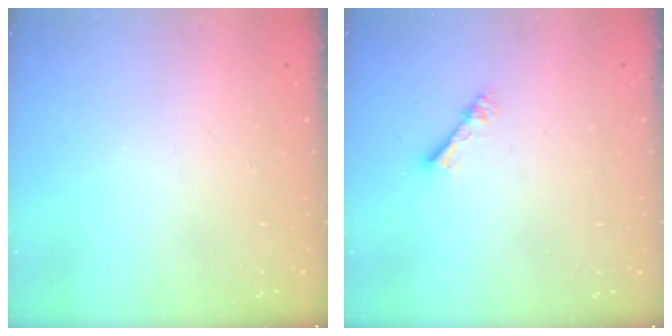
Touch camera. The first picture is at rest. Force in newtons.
{"total": 2.3, "press": 2.3, "slide": 0.3}